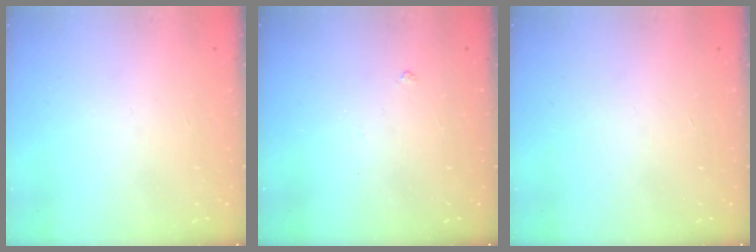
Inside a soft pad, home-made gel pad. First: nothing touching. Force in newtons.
{"total": 2.9, "press": 2.8, "slide": 0.5}
{"total": 0.0}